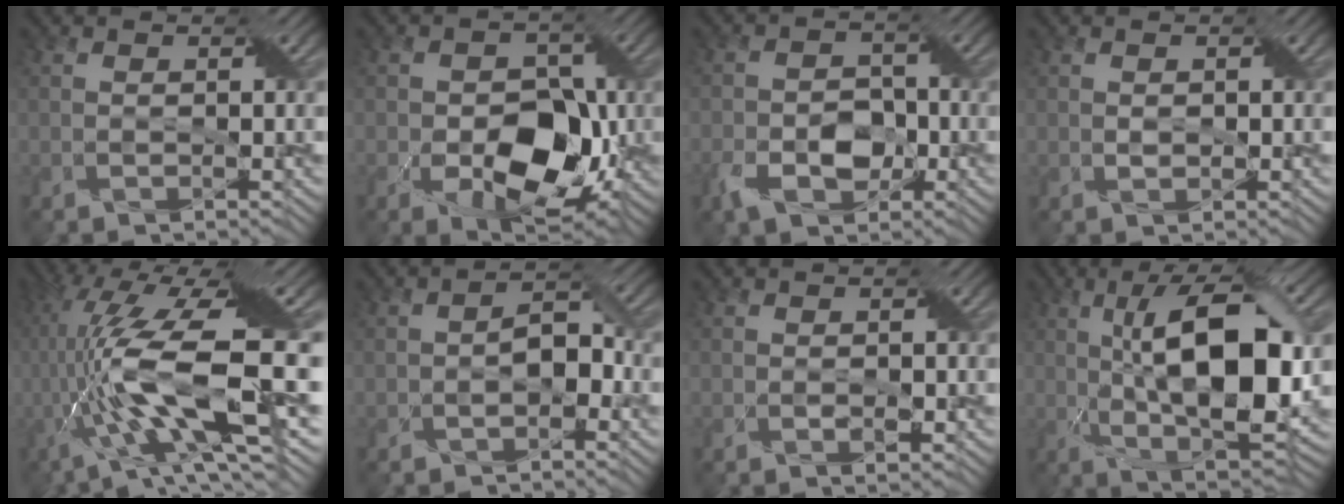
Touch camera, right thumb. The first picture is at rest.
{"total": 10.1, "force": [-3.0, 6.4, 7.2], "torque": [-0.106, -0.015, -0.043]}
{"total": 5.7, "force": [-2.6, 3.6, 3.5], "torque": [-0.065, -0.003, -0.051]}
{"total": 1.1, "force": [0.1, 0.8, 0.8], "torque": [-0.019, 0.001, 0.005]}
{"total": 18.1, "force": [-2.0, 5.1, 17.3], "torque": [-0.341, 0.011, -0.034]}
{"total": 3.3, "force": [-1.1, 1.9, 2.5], "torque": [-0.040, 0.009, -0.019]}
{"total": 0.8, "force": [-0.2, 0.3, 0.6], "torque": [-0.007, -0.002, -0.003]}
{"total": 15.0, "force": [0.9, 5.6, 13.9], "torque": [-0.221, 0.012, 0.010]}